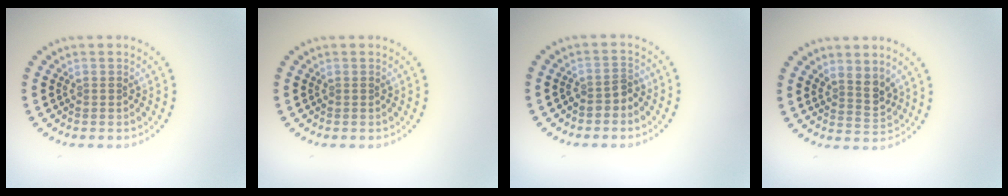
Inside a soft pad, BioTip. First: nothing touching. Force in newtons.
{"total": 0.0}
{"total": 1.4, "press": 1.1, "slide": 0.9}
{"total": 2.3, "press": 1.8, "slide": 1.4}